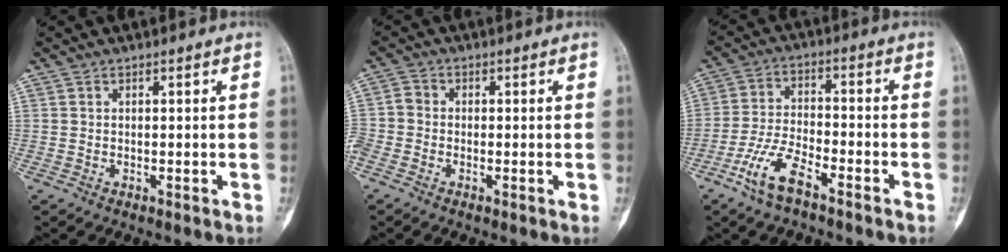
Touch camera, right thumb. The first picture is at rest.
{"total": 4.8, "force": [-1.9, 3.4, 2.9], "torque": [-0.073, 0.013, -0.047]}
{"total": 8.8, "force": [-5.5, 3.0, 6.2], "torque": [-0.131, 0.028, -0.107]}